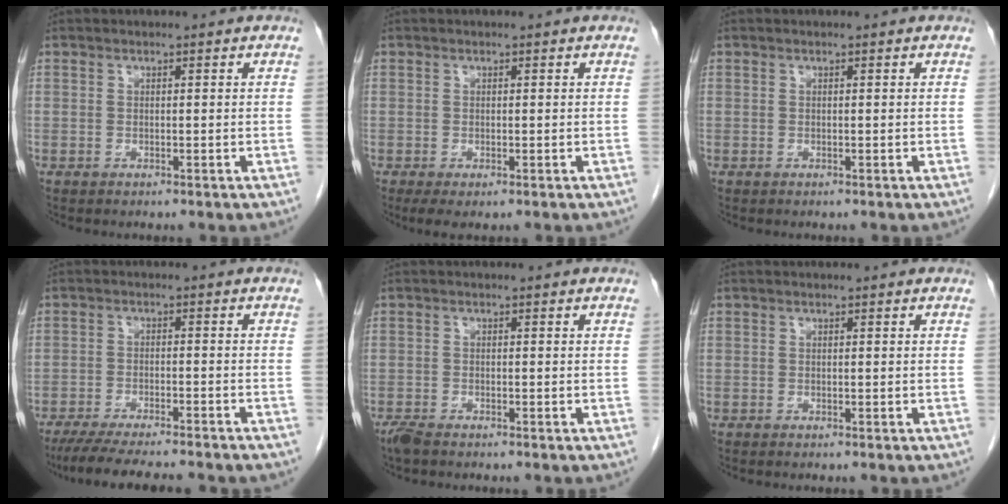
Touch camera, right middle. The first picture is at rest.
{"total": 2.1, "force": [-1.1, 0.6, 1.7], "torque": [-0.032, -0.008, -0.014]}
{"total": 0.0}
{"total": 13.9, "force": [-12.1, 1.4, 6.7], "torque": [-0.101, -0.023, -0.174]}
{"total": 2.0, "force": [-1.7, 0.5, 1.0], "torque": [-0.029, -0.007, -0.032]}
{"total": 0.0}